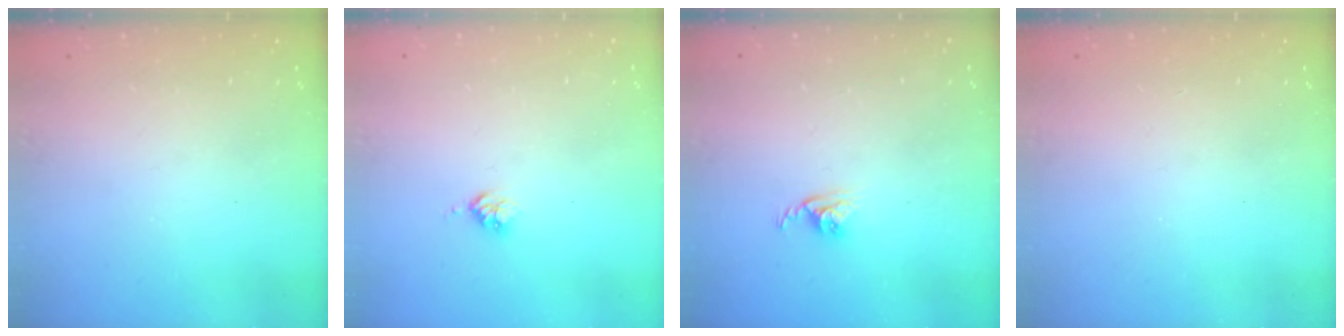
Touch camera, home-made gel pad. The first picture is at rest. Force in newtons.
{"total": 2.5, "press": 2.5, "slide": 0.3}
{"total": 3.9, "press": 3.9, "slide": 0.2}
{"total": 1.1, "press": 1.1, "slide": 0.1}